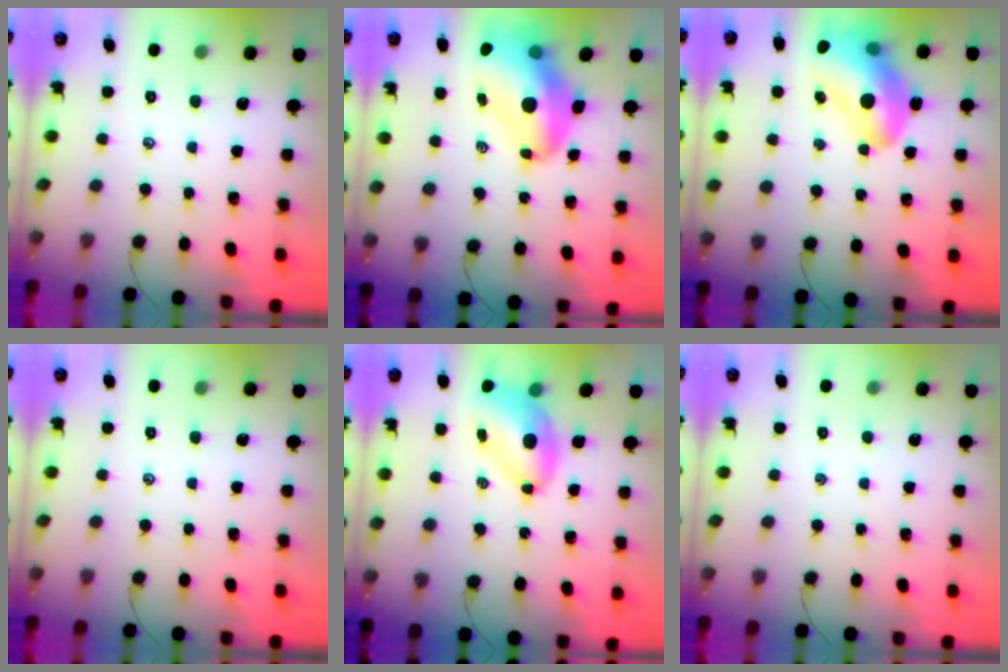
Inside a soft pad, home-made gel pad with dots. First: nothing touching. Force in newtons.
{"total": 16.6, "press": 16.0, "slide": 4.7}
{"total": 18.4, "press": 17.6, "slide": 5.4}
{"total": 0.0}
{"total": 7.3, "press": 7.2, "slide": 1.6}
{"total": 0.0}